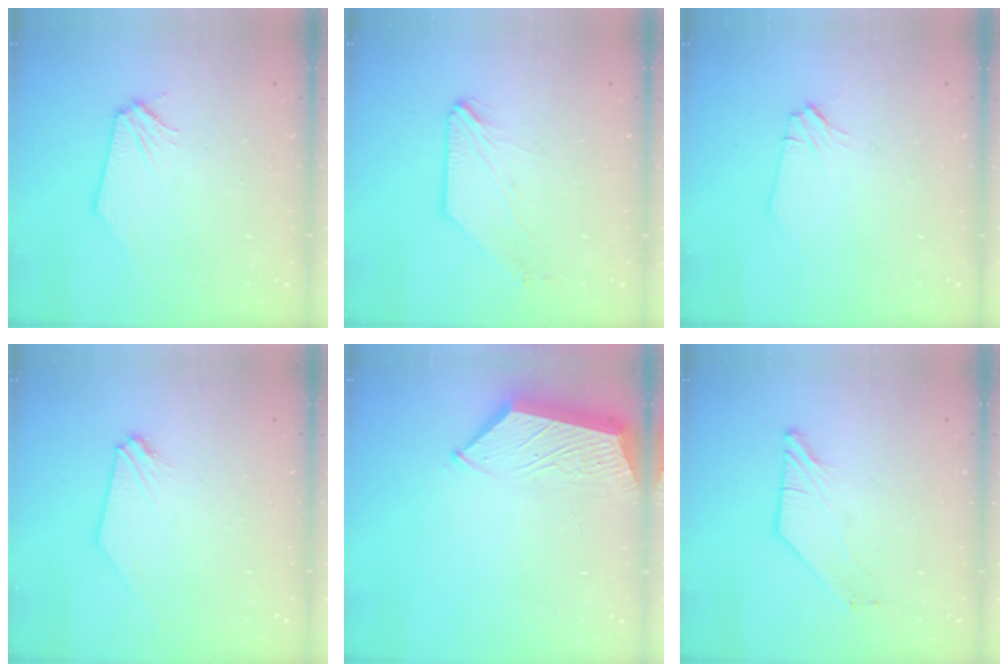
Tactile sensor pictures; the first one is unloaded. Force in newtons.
{"total": 0.6, "press": 0.5, "slide": 0.2}
{"total": 1.1, "press": 1.1, "slide": 0.1}
{"total": 0.0}
{"total": 5.4, "press": 5.3, "slide": 0.6}
{"total": 3.9, "press": 3.9, "slide": 0.2}